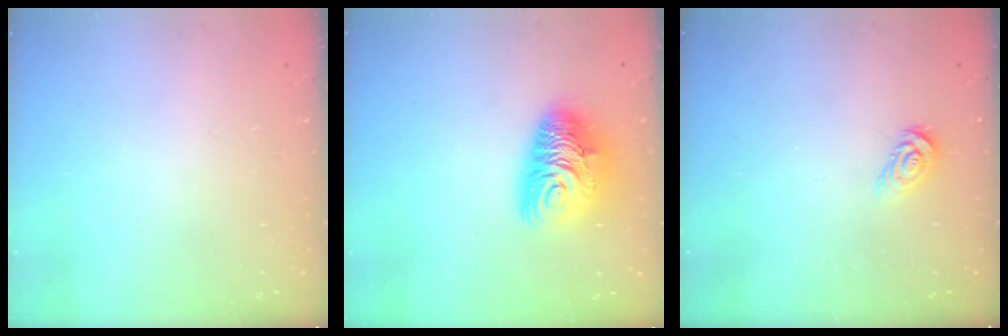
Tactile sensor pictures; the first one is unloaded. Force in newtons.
{"total": 13.0, "press": 12.9, "slide": 1.6}
{"total": 4.6, "press": 4.5, "slide": 0.5}